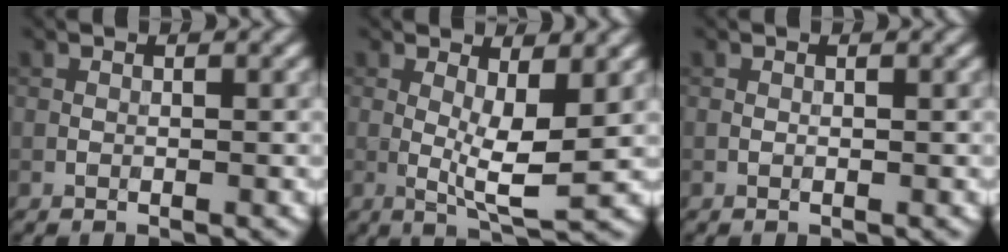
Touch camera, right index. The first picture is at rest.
{"total": 4.1, "force": [0.6, 0.9, 4.0], "torque": [-0.069, -0.012, 0.013]}
{"total": 0.0}